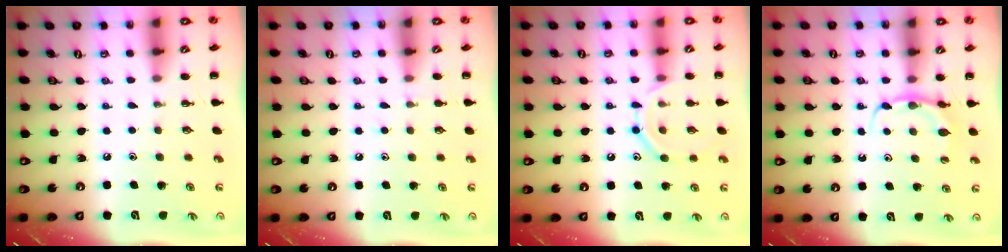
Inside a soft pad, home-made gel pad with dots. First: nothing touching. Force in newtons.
{"total": 4.2, "press": 4.0, "slide": 1.2}
{"total": 10.6, "press": 10.6, "slide": 1.3}
{"total": 5.4, "press": 5.4, "slide": 0.4}